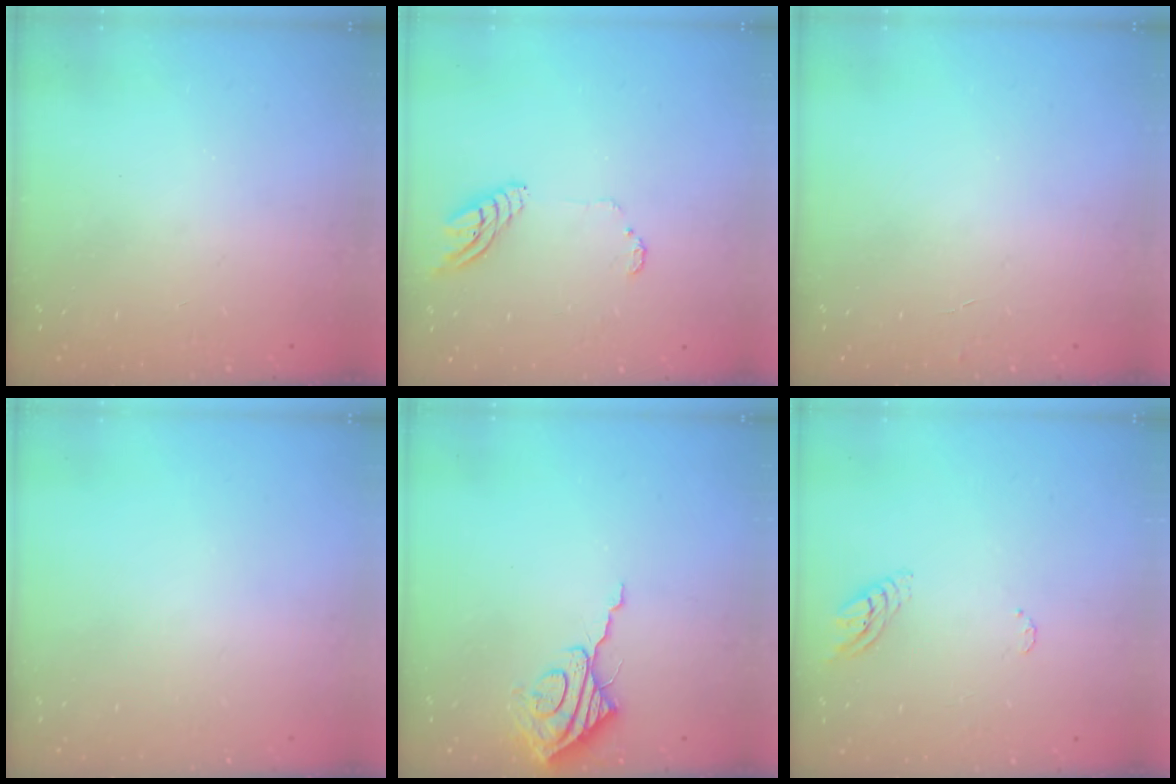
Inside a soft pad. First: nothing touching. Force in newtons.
{"total": 7.7, "press": 7.7, "slide": 0.8}
{"total": 2.5, "press": 2.5, "slide": 0.2}
{"total": 0.0}
{"total": 9.1, "press": 9.1, "slide": 0.6}
{"total": 5.1, "press": 5.1, "slide": 0.4}